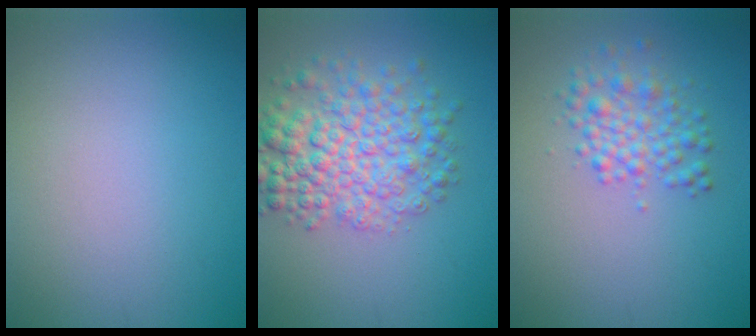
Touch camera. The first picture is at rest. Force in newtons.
{"total": 6.5, "press": 6.5, "slide": 0.2}
{"total": 2.9, "press": 2.9, "slide": 0.0}